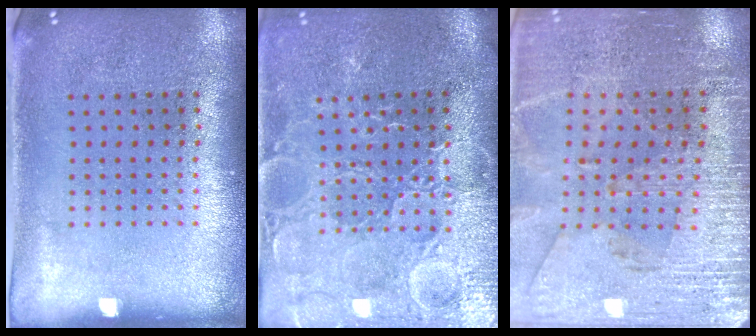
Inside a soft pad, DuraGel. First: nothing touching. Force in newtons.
{"total": 3.7, "press": 3.6, "slide": 0.7}
{"total": 3.0, "press": 2.9, "slide": 0.6}